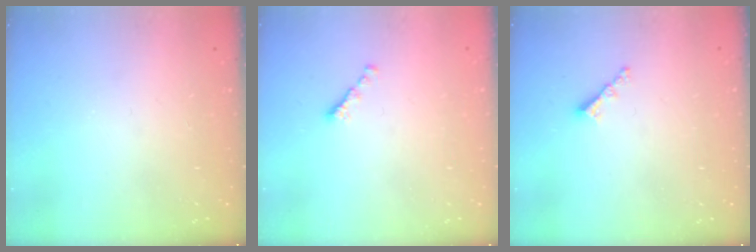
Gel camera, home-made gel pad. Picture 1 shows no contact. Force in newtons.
{"total": 1.5, "press": 1.4, "slide": 0.5}
{"total": 2.9, "press": 2.9, "slide": 0.5}